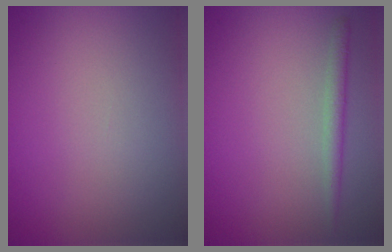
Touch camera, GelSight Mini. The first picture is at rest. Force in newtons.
{"total": 1.6, "press": 1.6, "slide": 0.0}